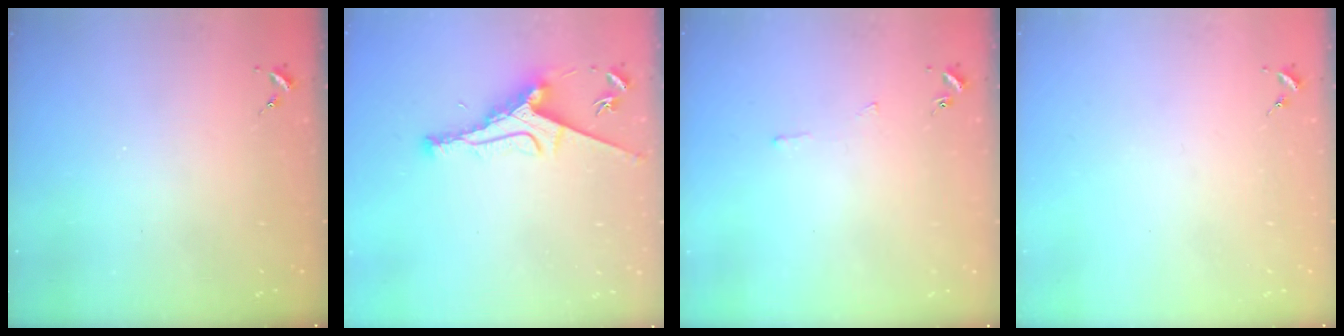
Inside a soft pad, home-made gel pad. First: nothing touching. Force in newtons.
{"total": 9.6, "press": 9.6, "slide": 0.7}
{"total": 2.5, "press": 2.5, "slide": 0.3}
{"total": 0.0}